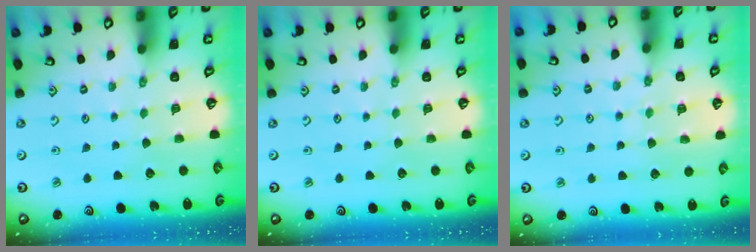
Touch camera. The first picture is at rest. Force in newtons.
{"total": 0.0}
{"total": 7.8, "press": 7.7, "slide": 0.7}